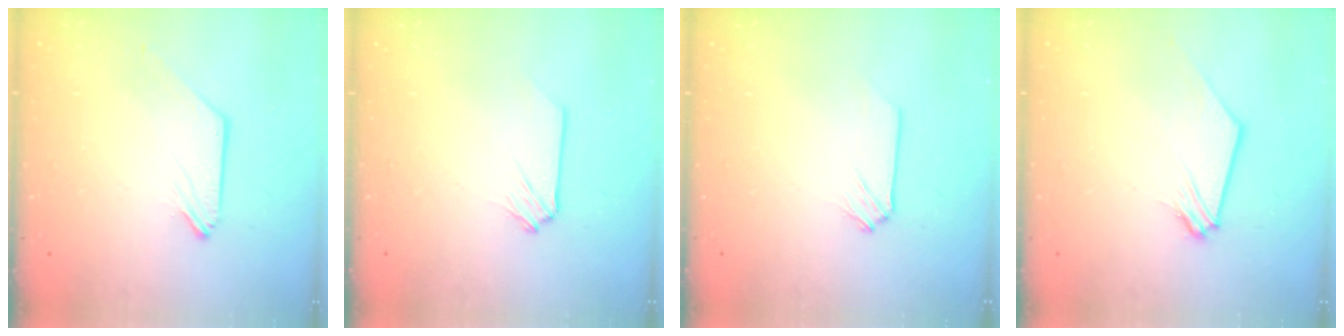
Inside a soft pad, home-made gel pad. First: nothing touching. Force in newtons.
{"total": 0.0}
{"total": 0.0}
{"total": 0.9, "press": 0.9, "slide": 0.1}